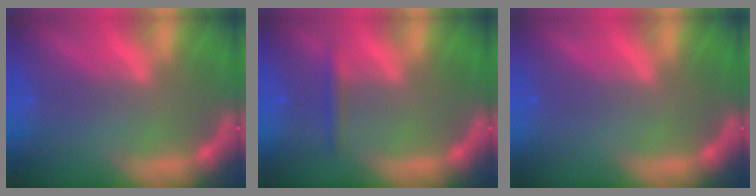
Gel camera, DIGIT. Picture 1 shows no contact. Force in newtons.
{"total": 1.4}
{"total": 0.0}